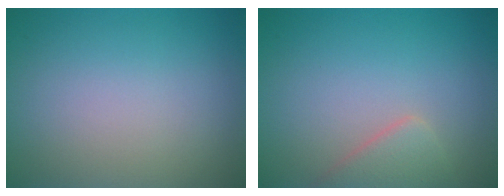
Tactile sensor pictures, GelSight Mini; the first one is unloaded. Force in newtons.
{"total": 2.4, "press": 2.4, "slide": 0.2}